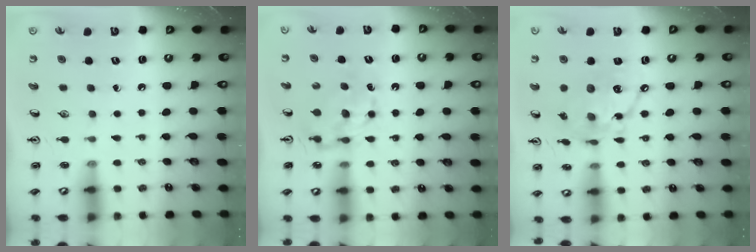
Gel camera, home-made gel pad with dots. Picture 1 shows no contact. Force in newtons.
{"total": 7.8, "press": 7.8, "slide": 0.3}
{"total": 14.4, "press": 14.3, "slide": 1.0}